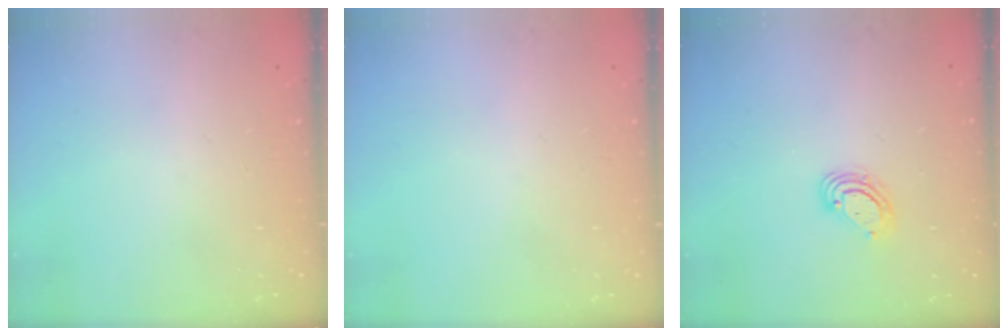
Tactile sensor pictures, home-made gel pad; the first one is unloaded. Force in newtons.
{"total": 0.0}
{"total": 5.0, "press": 4.9, "slide": 0.5}